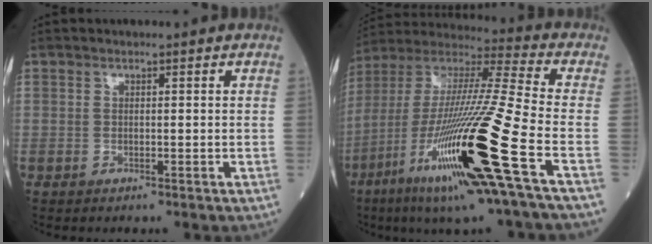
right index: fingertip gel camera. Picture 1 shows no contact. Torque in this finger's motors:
{"motor_torque": [1.11, -0.78, 1.05, 0.21]}